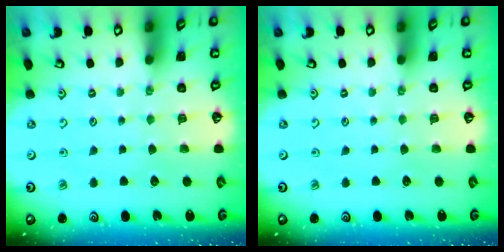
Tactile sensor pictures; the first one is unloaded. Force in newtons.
{"total": 0.0}